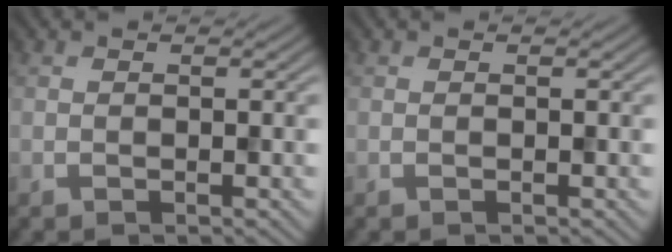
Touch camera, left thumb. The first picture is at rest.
{"total": 0.0}